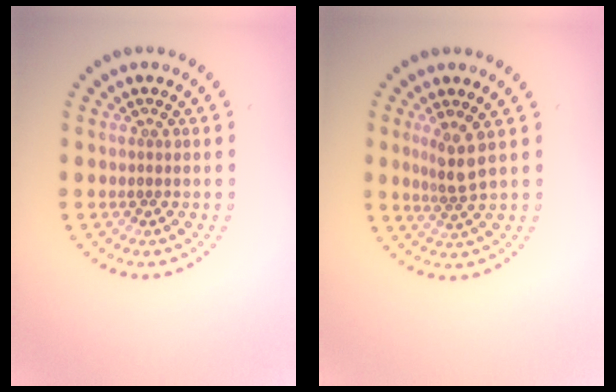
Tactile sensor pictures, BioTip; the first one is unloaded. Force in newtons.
{"total": 2.6, "press": 1.9, "slide": 1.7}